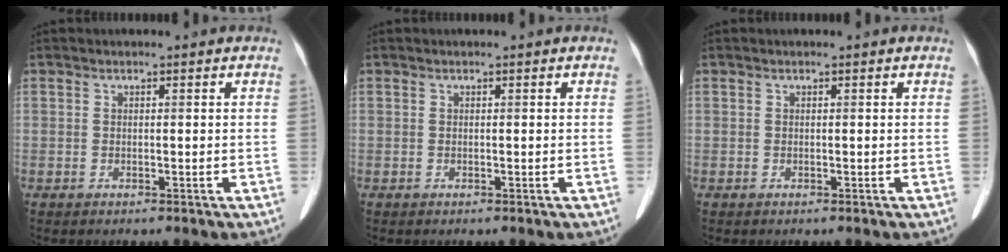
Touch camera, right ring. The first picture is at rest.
{"total": 0.0}
{"total": 0.0}